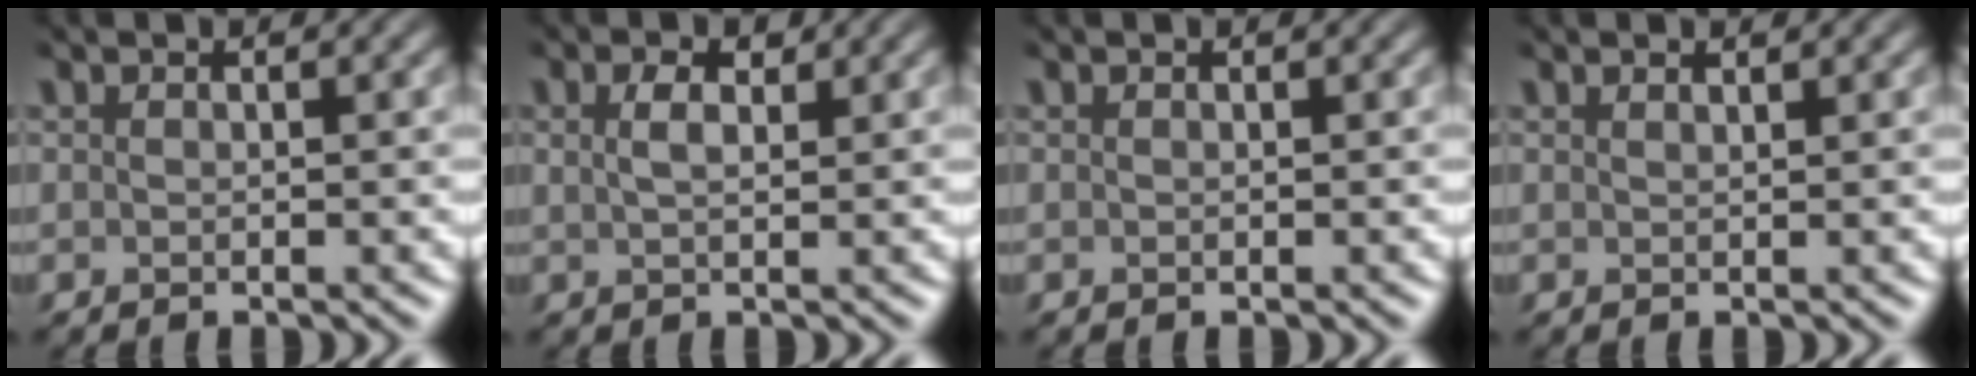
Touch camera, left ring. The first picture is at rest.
{"total": 2.0, "force": [0.9, 0.9, 1.5], "torque": [-0.033, 0.004, 0.016]}
{"total": 0.0}
{"total": 0.8, "force": [0.7, 0.2, 0.4], "torque": [-0.003, 0.000, 0.008]}